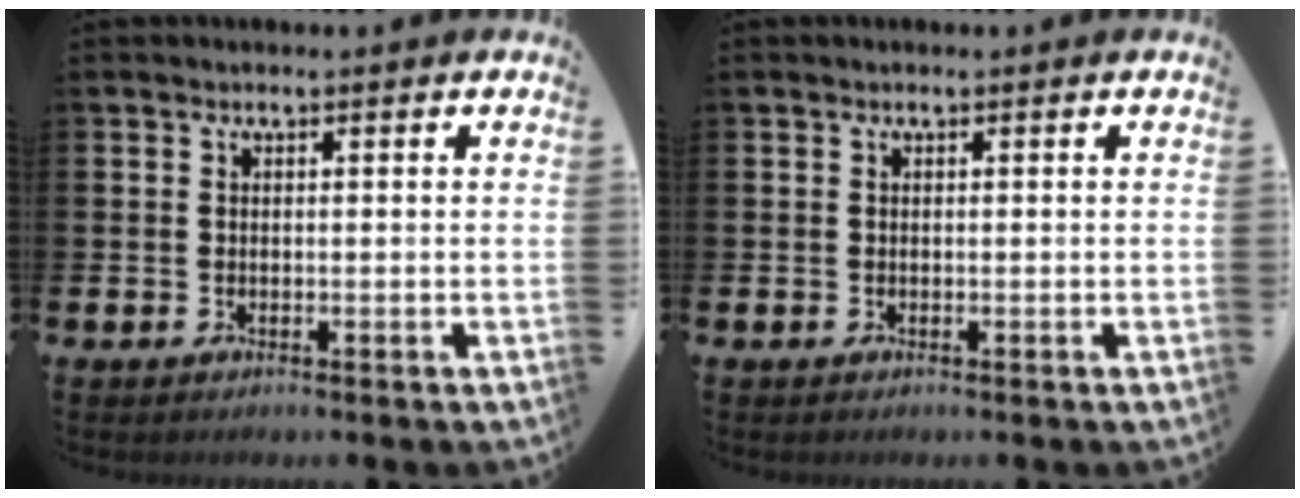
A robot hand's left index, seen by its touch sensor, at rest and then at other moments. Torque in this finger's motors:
{"motor_torque": [0.00, 0.00, 0.00, 0.00]}